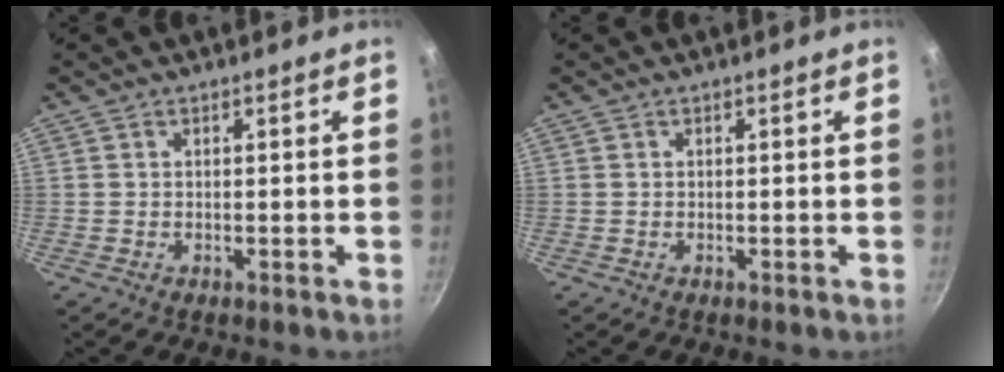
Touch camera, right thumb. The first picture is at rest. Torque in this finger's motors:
{"motor_torque": [0.17, -0.02, 0.27, 0.04, -0.03]}